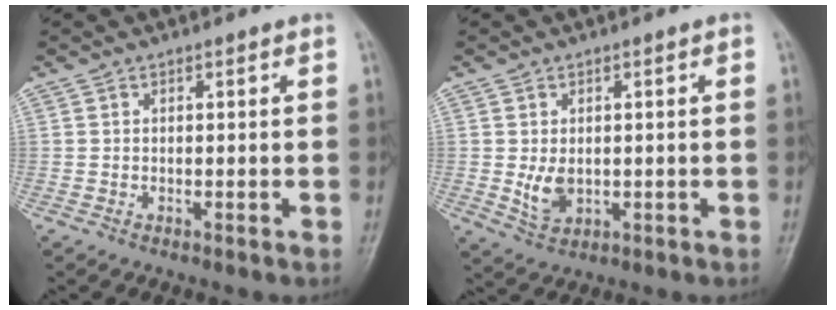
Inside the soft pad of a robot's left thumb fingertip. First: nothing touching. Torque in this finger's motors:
{"motor_torque": [0.65, 0.66, 0.51, 0.13, 0.02]}